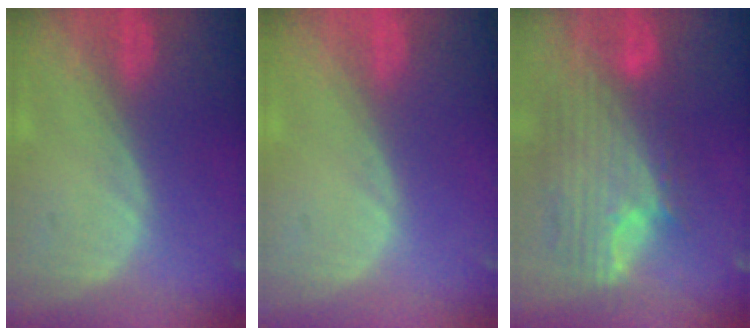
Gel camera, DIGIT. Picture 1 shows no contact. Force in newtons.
{"total": 0.0}
{"total": 12.0, "press": 10.1, "slide": 6.4}